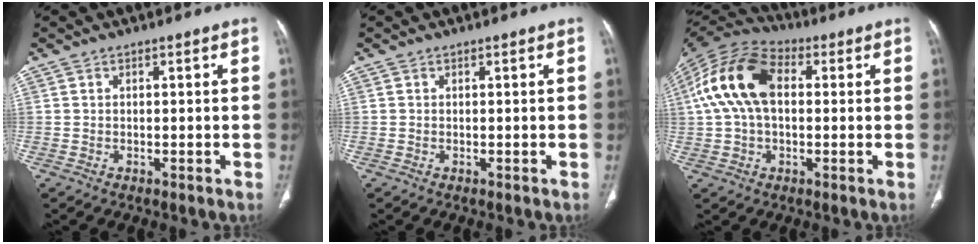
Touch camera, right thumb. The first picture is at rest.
{"total": 0.0}
{"total": 15.5, "force": [2.2, 9.7, 12.0], "torque": [-0.237, 0.035, 0.032]}